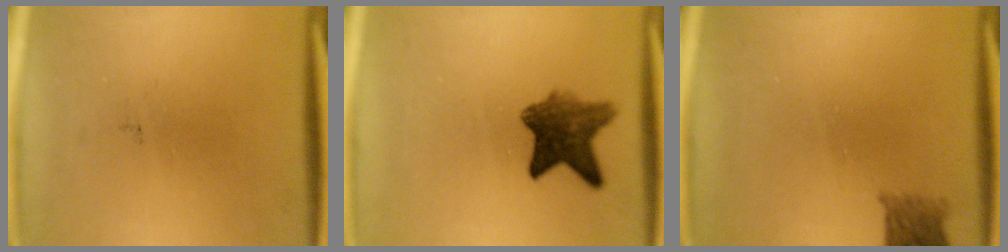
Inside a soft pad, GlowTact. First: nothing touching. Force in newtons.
{"total": 7.0}
{"total": 2.8}